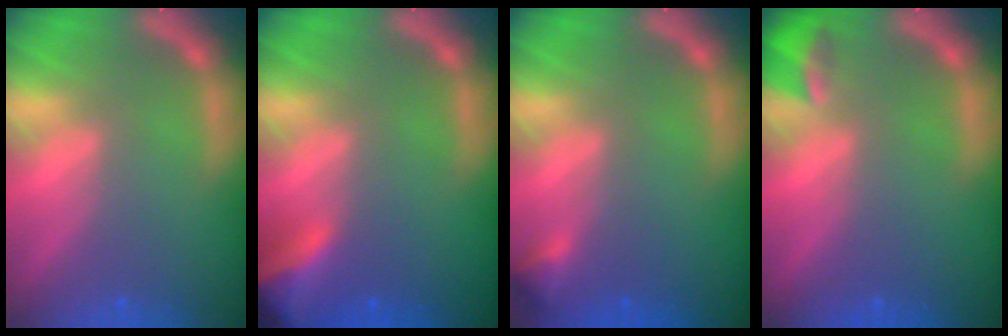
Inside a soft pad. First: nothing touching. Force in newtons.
{"total": 6.5}
{"total": 1.4}
{"total": 2.4}